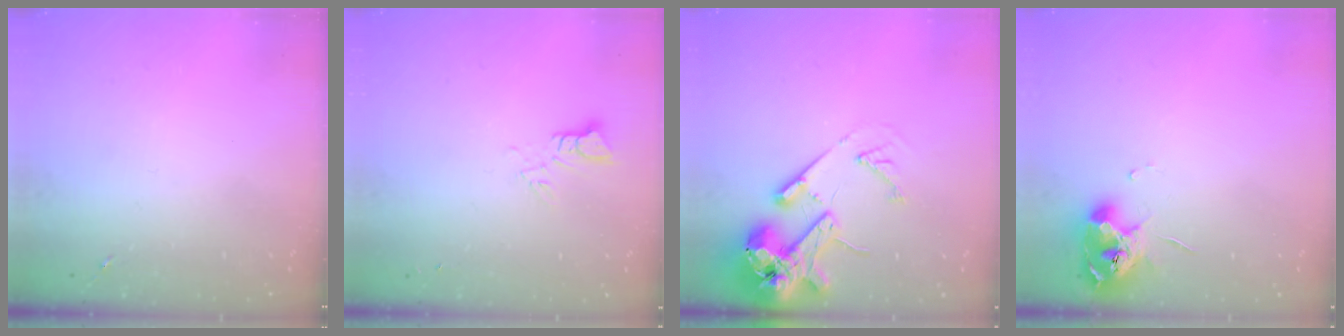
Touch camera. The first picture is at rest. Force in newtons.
{"total": 4.0, "press": 4.0, "slide": 0.4}
{"total": 17.1, "press": 16.8, "slide": 2.7}
{"total": 10.6, "press": 10.6, "slide": 1.4}